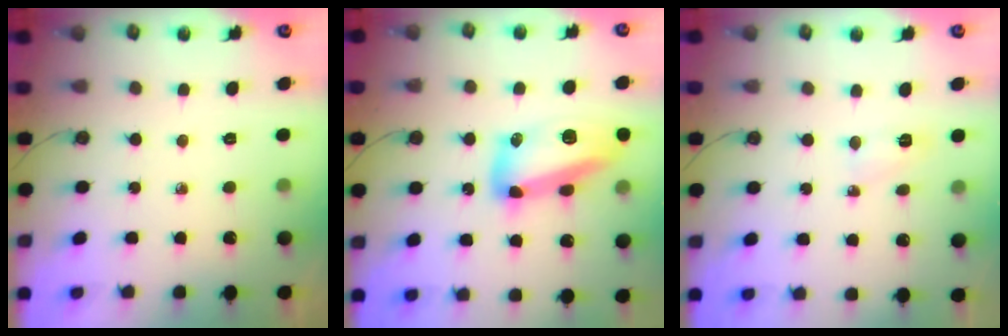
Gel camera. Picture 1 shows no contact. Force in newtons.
{"total": 16.3, "press": 16.2, "slide": 1.3}
{"total": 3.5, "press": 3.5, "slide": 0.6}